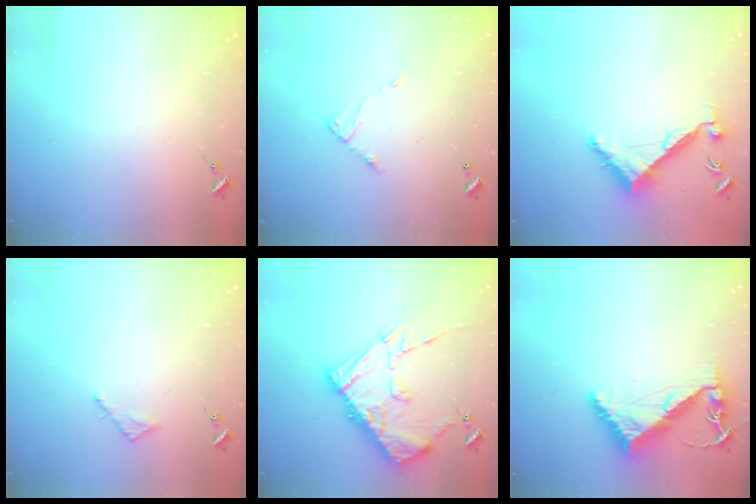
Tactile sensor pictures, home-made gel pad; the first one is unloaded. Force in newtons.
{"total": 5.8, "press": 5.8, "slide": 0.3}
{"total": 6.9, "press": 6.9, "slide": 0.3}
{"total": 2.5, "press": 2.5, "slide": 0.2}
{"total": 18.0, "press": 17.9, "slide": 1.9}
{"total": 6.8, "press": 6.8, "slide": 0.9}